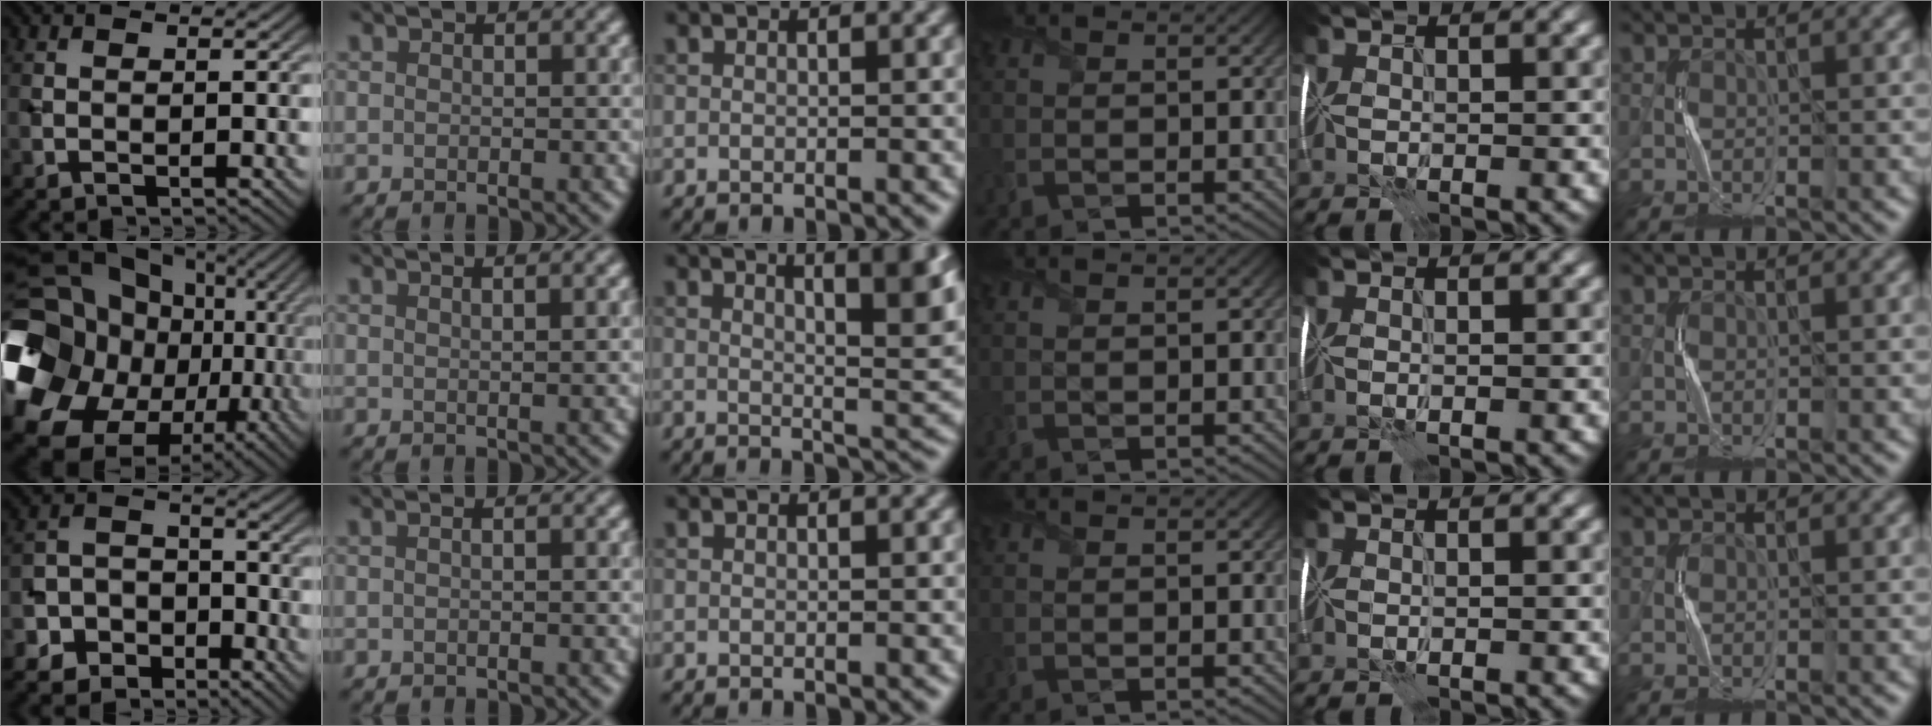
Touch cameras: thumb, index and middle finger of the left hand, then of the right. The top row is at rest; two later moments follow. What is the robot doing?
{"motion": "fold", "object": "memory foam"}